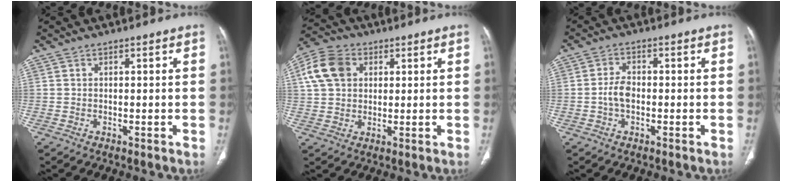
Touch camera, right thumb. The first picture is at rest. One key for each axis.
{"total": 10.0, "fx": 3.0, "fy": 7.5, "fz": 5.9, "tx": -0.107, "ty": 0.010, "tz": 0.050}
{"total": 3.6, "fx": -0.8, "fy": 2.1, "fz": 2.8, "tx": -0.055, "ty": 0.011, "tz": -0.018}